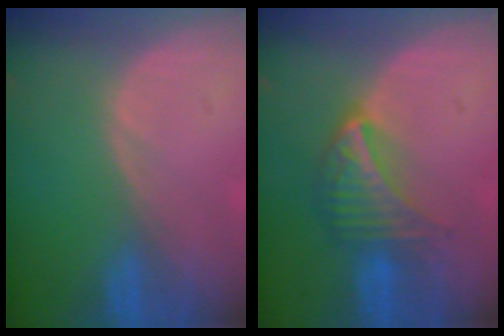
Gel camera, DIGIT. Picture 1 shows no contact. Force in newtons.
{"total": 7.2, "press": 6.3, "slide": 3.3}